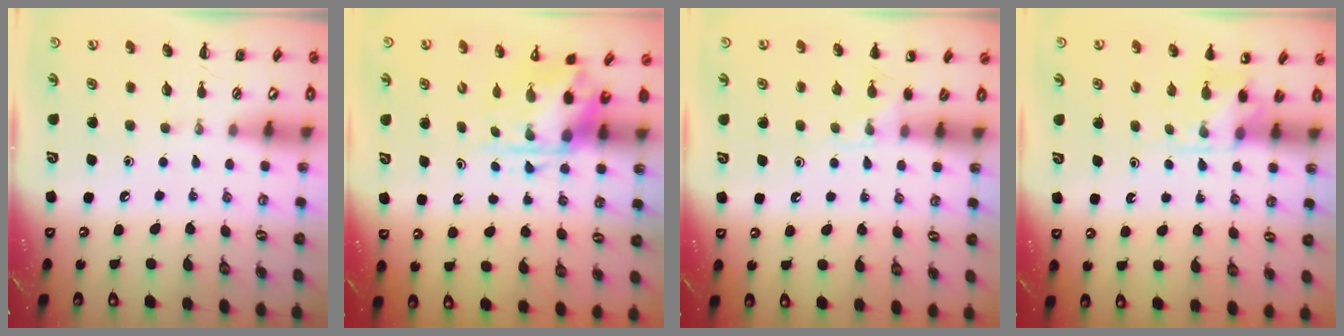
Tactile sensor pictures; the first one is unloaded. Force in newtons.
{"total": 3.8, "press": 3.7, "slide": 0.9}
{"total": 5.2, "press": 4.9, "slide": 1.6}
{"total": 4.0, "press": 3.8, "slide": 1.0}